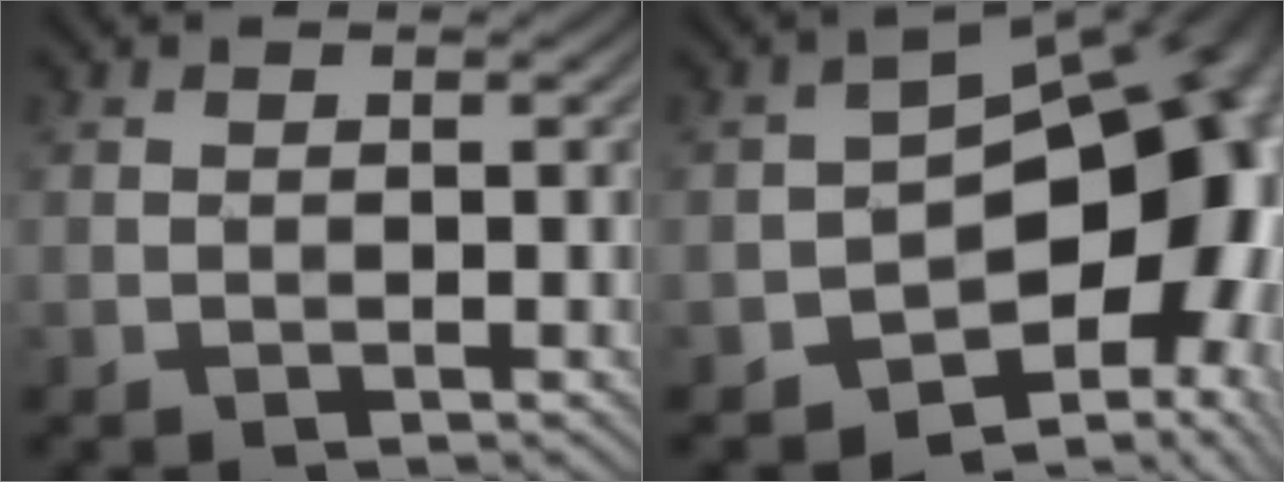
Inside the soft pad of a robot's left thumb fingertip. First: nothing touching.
{"total": 17.8, "force": [-4.7, 11.1, 13.0], "torque": [-0.140, -0.031, -0.047]}